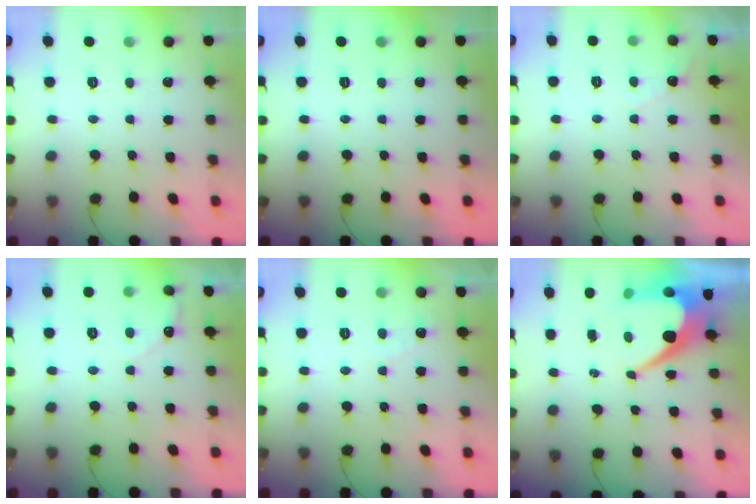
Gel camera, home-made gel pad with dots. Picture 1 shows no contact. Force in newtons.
{"total": 0.0}
{"total": 3.6, "press": 3.6, "slide": 0.1}
{"total": 4.0, "press": 3.9, "slide": 0.3}
{"total": 2.2, "press": 2.2, "slide": 0.0}
{"total": 10.9, "press": 10.9, "slide": 0.9}